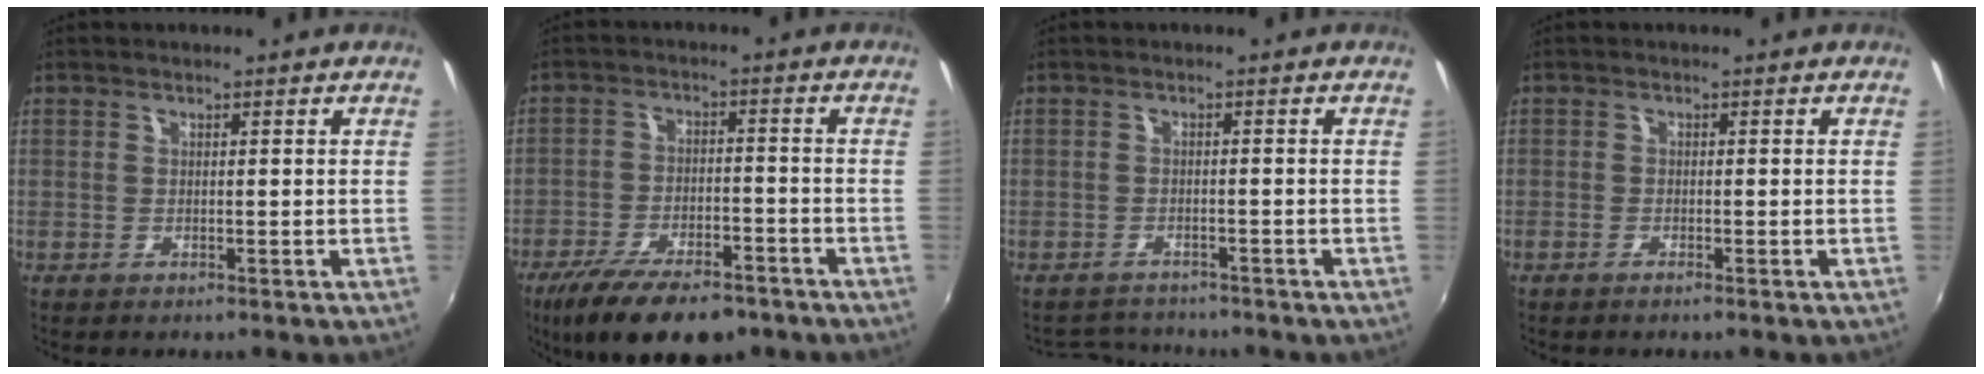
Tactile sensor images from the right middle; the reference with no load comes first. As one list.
[{"total": 16.1, "force": [-11.7, 6.1, 9.3], "torque": [-0.189, -0.035, -0.185]}, {"total": 4.7, "force": [-4.5, 1.2, 0.3], "torque": [-0.021, 0.002, -0.073]}, {"total": 1.0, "force": [-0.8, 0.0, 0.5], "torque": [-0.012, -0.003, -0.017]}]